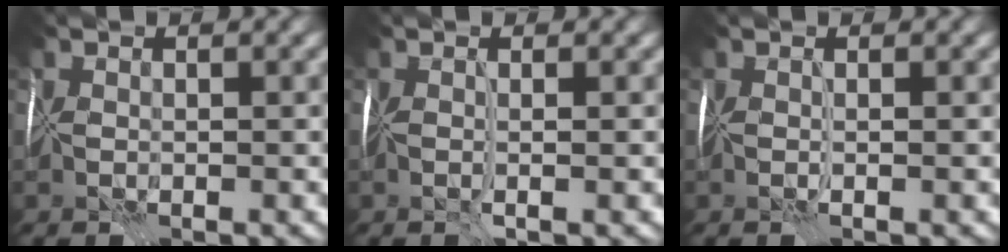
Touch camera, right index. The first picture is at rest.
{"total": 1.7, "force": [0.0, 0.1, 1.7], "torque": [-0.028, -0.002, -0.003]}
{"total": 1.3, "force": [0.1, 0.1, 1.3], "torque": [-0.019, -0.002, -0.001]}